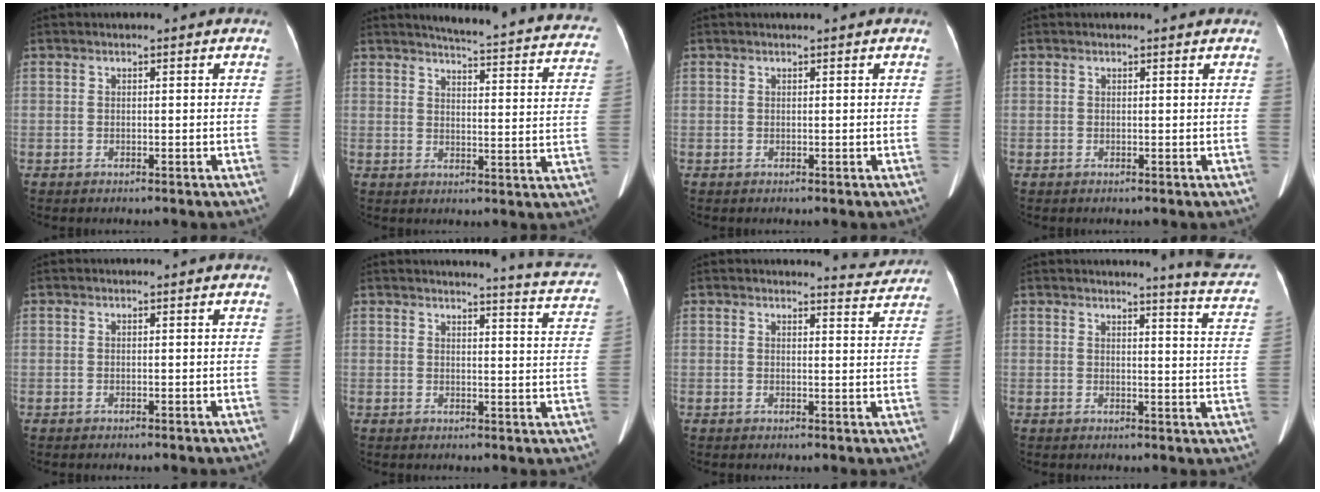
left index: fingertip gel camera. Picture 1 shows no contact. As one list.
[{"total": 22.7, "force": [20.7, 2.4, 9.0], "torque": [-0.103, -0.064, 0.222]}, {"total": 0.0}, {"total": 1.0, "force": [1.0, 0.0, 0.2], "torque": [-0.013, 0.001, 0.010]}, {"total": 0.0}, {"total": 10.4, "force": [10.1, -0.4, 2.3], "torque": [-0.023, -0.057, 0.093]}, {"total": 4.2, "force": [4.2, 0.3, -0.4], "torque": [-0.001, -0.021, 0.036]}, {"total": 9.4, "force": [9.0, -0.8, 2.6], "torque": [-0.028, -0.066, 0.079]}]